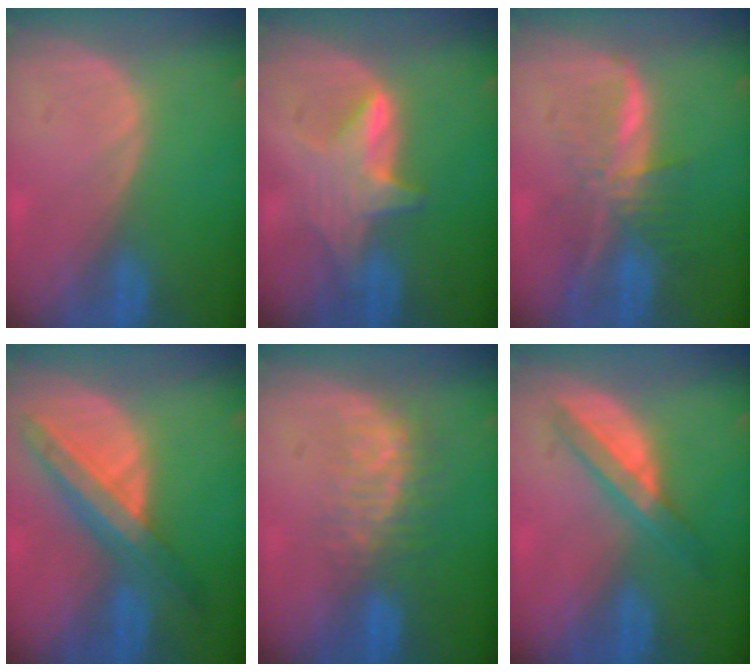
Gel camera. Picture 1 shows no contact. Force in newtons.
{"total": 5.8, "press": 5.8, "slide": 0.9}
{"total": 7.9, "press": 6.6, "slide": 4.2}
{"total": 8.4, "press": 7.4, "slide": 3.8}
{"total": 7.9, "press": 6.9, "slide": 4.0}
{"total": 5.5, "press": 5.3, "slide": 1.6}